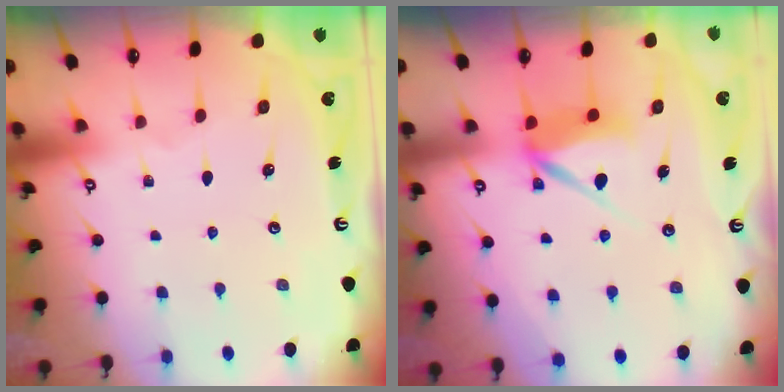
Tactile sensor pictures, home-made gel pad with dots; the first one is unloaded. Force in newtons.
{"total": 7.5, "press": 7.5, "slide": 0.1}